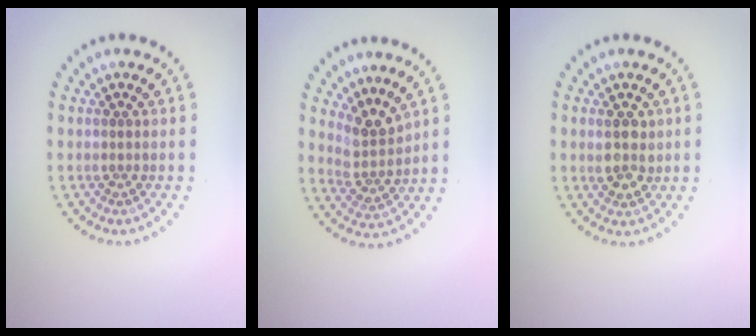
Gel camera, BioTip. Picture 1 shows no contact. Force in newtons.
{"total": 3.2, "press": 2.3, "slide": 2.3}
{"total": 2.7, "press": 2.6, "slide": 0.7}